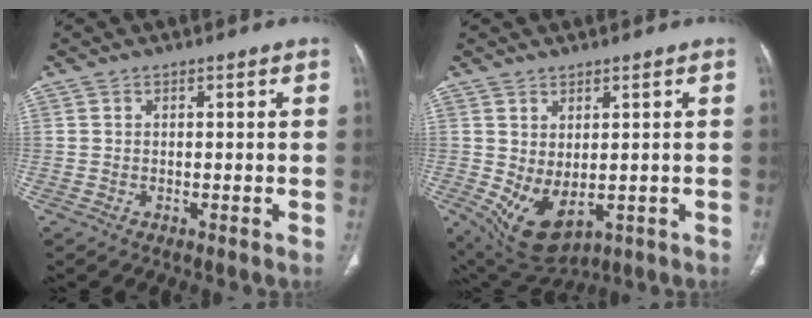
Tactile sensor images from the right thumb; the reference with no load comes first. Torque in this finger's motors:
{"motor_torque": [-0.11, 0.71, 0.52, 0.66, 0.27]}